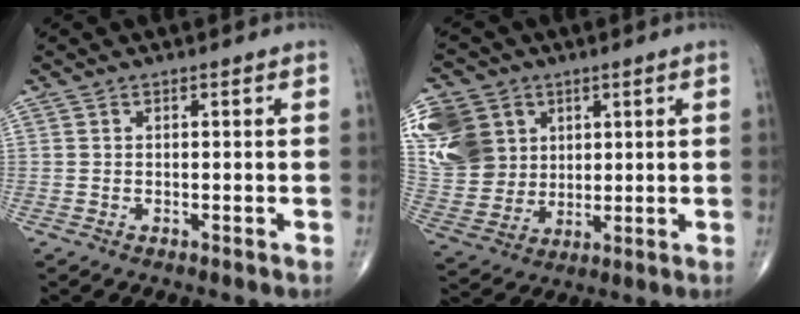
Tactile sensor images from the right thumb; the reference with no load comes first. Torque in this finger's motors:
{"motor_torque": [-0.09, 0.29, 0.46, 0.51, 0.28]}